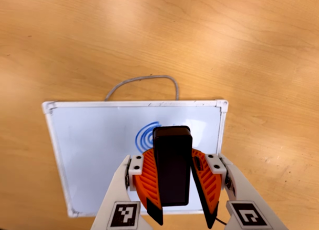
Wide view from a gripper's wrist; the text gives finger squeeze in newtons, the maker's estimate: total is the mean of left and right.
{"total": 9.1, "left": 9.2, "right": 8.9}